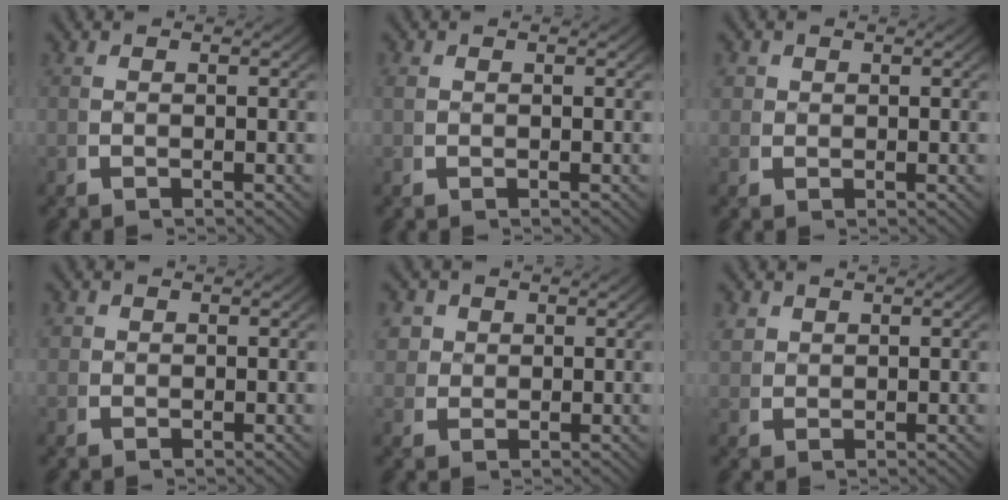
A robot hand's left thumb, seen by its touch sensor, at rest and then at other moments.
{"total": 0.7, "force": [0.4, 0.5, 0.2], "torque": [-0.007, -0.004, 0.012]}
{"total": 1.8, "force": [0.8, 1.5, 0.5], "torque": [-0.015, -0.008, 0.018]}
{"total": 1.3, "force": [0.6, 1.1, 0.3], "torque": [-0.009, -0.008, 0.014]}
{"total": 3.7, "force": [1.7, 3.0, 1.4], "torque": [-0.036, -0.005, 0.035]}
{"total": 1.9, "force": [1.4, 1.1, 0.6], "torque": [-0.013, 0.000, 0.035]}